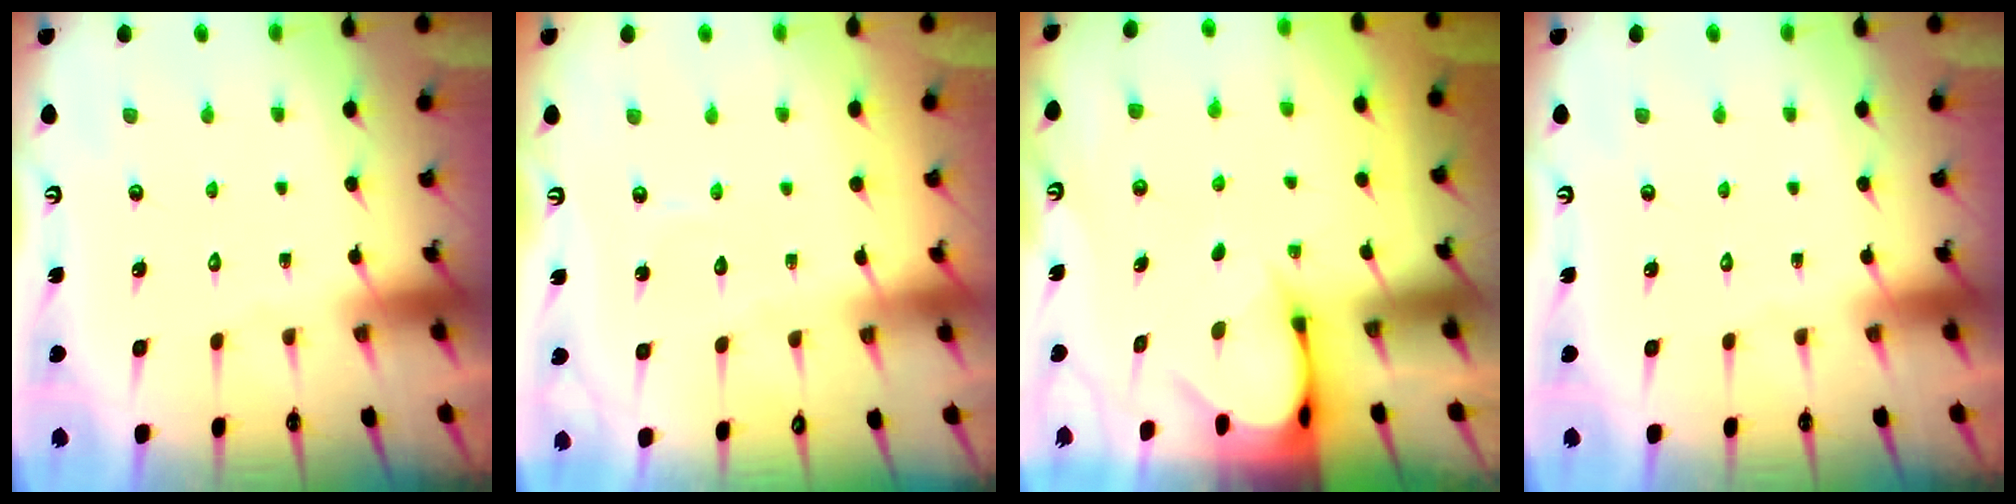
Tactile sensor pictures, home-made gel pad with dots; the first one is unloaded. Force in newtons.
{"total": 3.5, "press": 3.5, "slide": 0.3}
{"total": 3.4, "press": 3.4, "slide": 0.2}
{"total": 0.0}